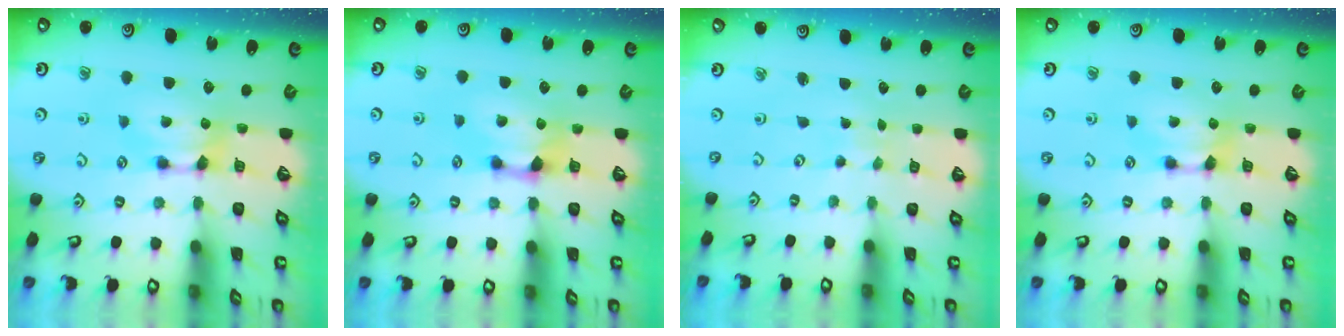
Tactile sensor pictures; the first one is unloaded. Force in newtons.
{"total": 1.1, "press": 0.4, "slide": 1.0}
{"total": 5.8, "press": 5.8, "slide": 0.3}
{"total": 0.0}